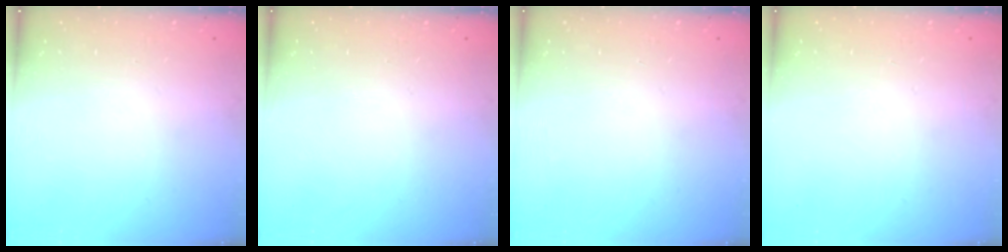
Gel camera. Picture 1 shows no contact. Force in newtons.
{"total": 0.0}
{"total": 0.0}
{"total": 0.0}